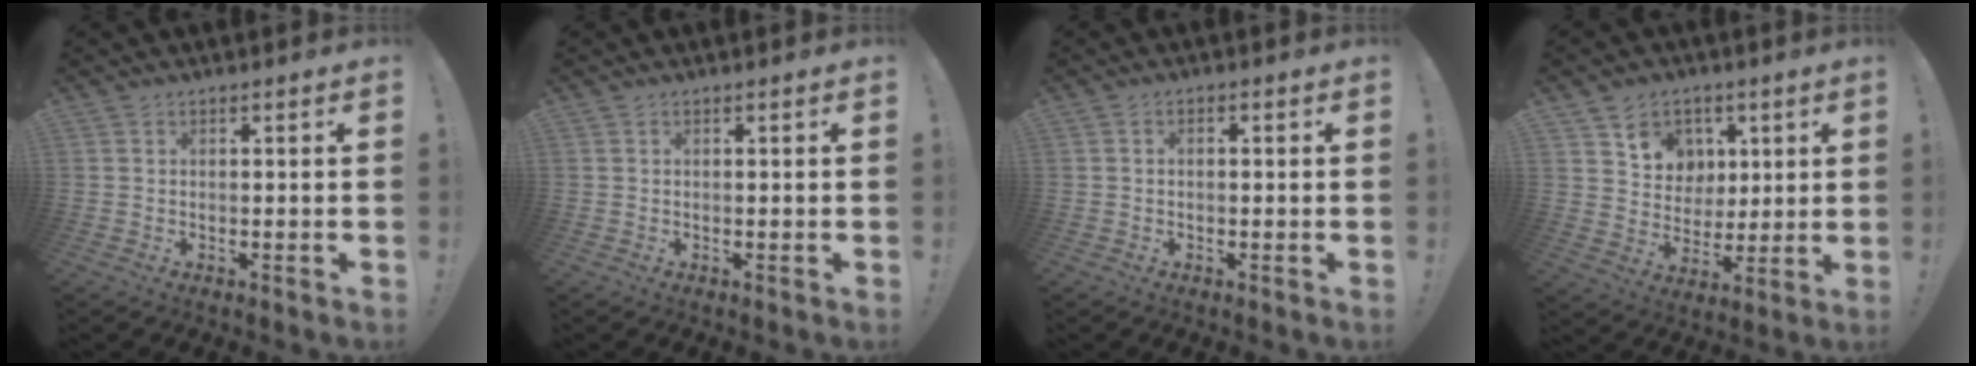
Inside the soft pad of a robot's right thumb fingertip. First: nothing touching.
{"total": 0.0}
{"total": 1.1, "force": [-0.6, 0.6, 0.6], "torque": [-0.008, 0.004, -0.012]}
{"total": 9.5, "force": [4.2, 8.4, 1.3], "torque": [-0.015, -0.034, 0.089]}